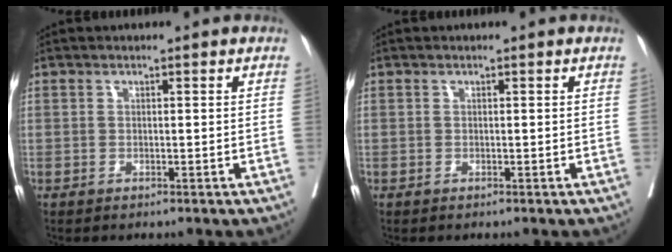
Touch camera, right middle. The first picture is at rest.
{"total": 0.0}